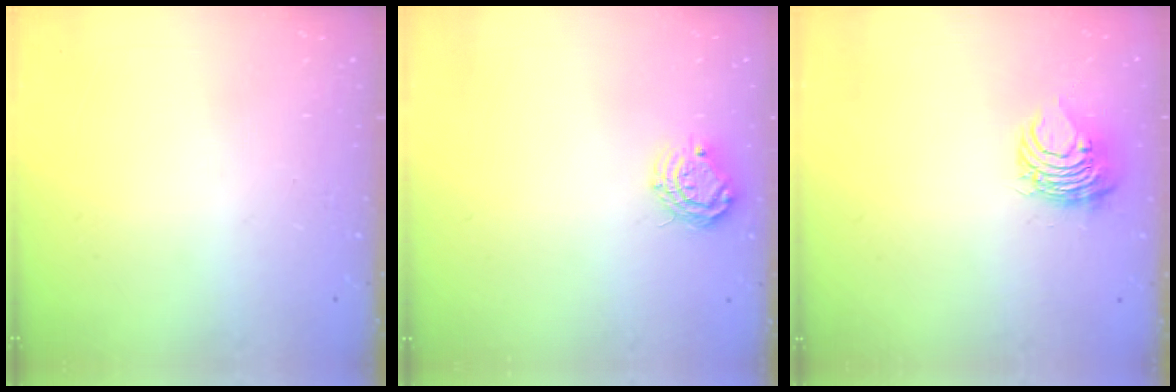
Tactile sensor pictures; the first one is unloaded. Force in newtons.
{"total": 7.7, "press": 7.7, "slide": 0.4}
{"total": 8.0, "press": 8.0, "slide": 0.3}